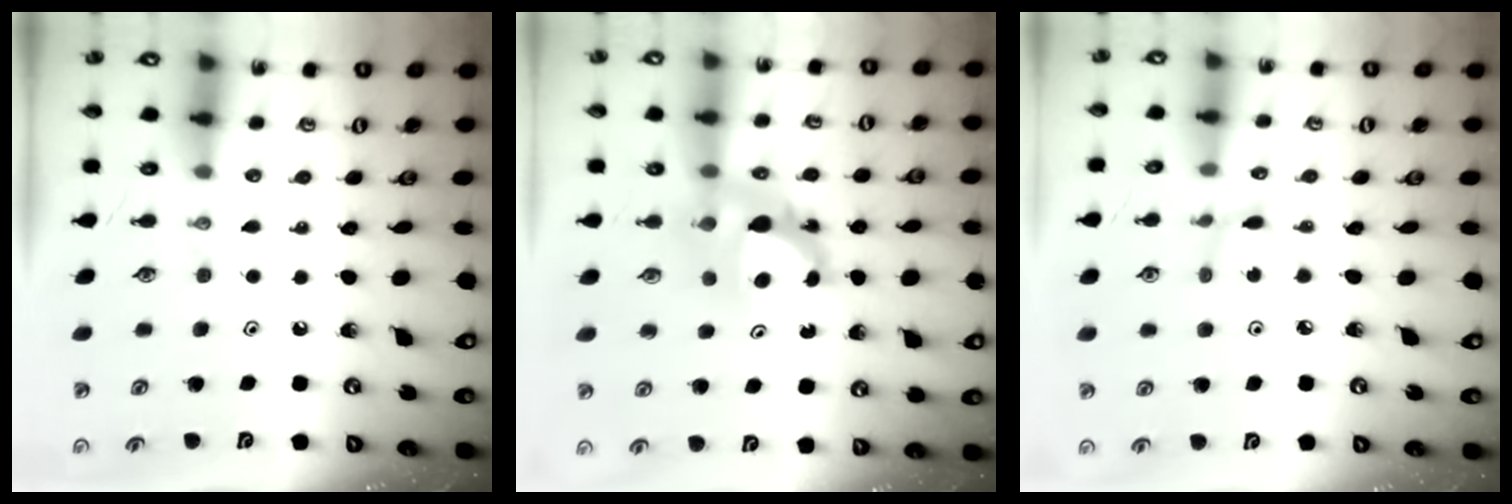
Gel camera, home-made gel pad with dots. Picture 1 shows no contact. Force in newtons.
{"total": 8.2, "press": 8.1, "slide": 0.5}
{"total": 2.3, "press": 2.3, "slide": 0.2}